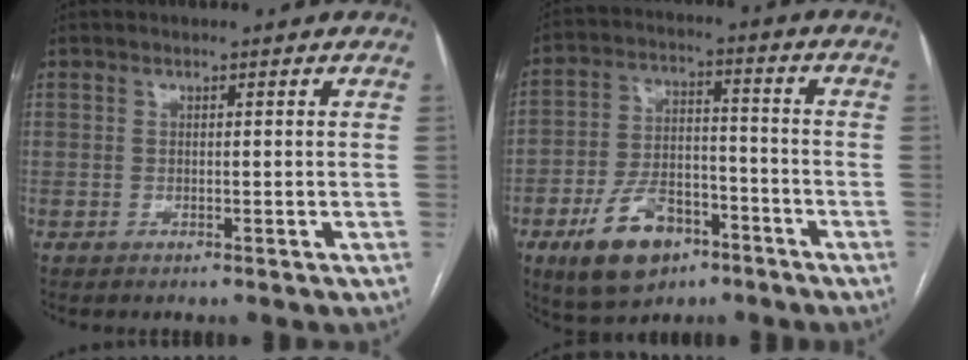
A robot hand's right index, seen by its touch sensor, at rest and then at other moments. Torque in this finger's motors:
{"motor_torque": [0.02, -0.25, -0.47, -0.21]}